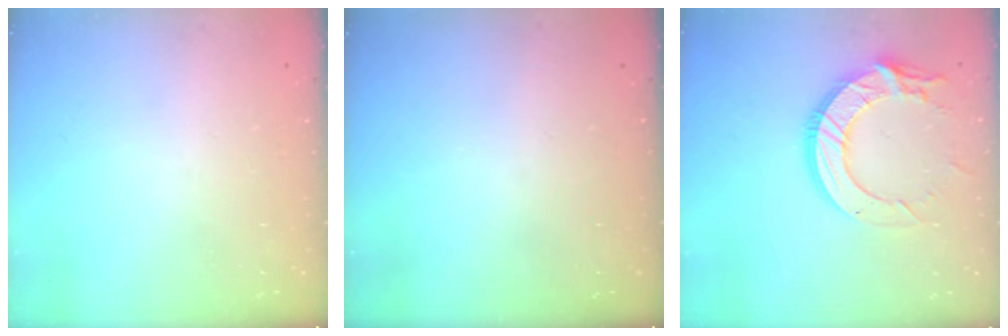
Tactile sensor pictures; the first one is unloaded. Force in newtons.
{"total": 0.0}
{"total": 15.3, "press": 15.2, "slide": 1.5}